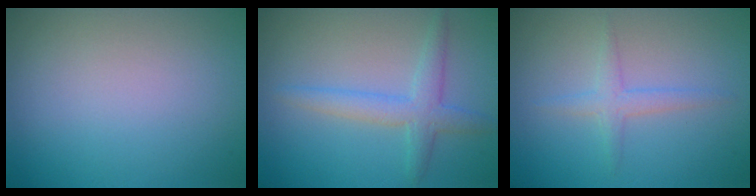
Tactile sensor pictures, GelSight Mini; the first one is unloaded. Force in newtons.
{"total": 3.0, "press": 3.0, "slide": 0.1}
{"total": 1.6, "press": 1.6, "slide": 0.1}